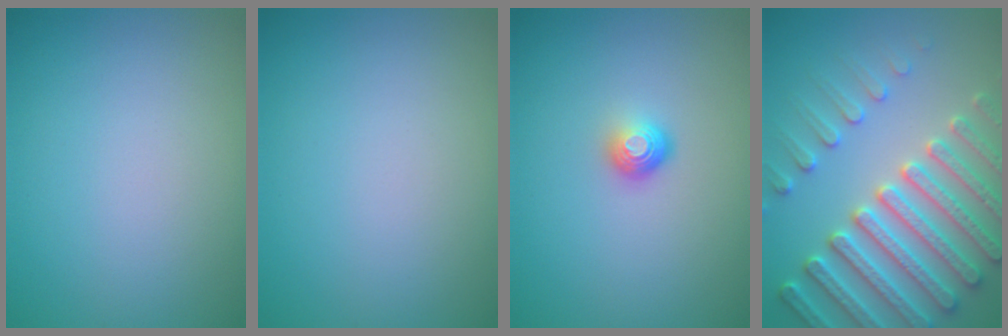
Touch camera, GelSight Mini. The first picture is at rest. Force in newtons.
{"total": 0.0}
{"total": 1.6, "press": 1.0, "slide": 1.3}
{"total": 7.7, "press": 7.4, "slide": 1.9}